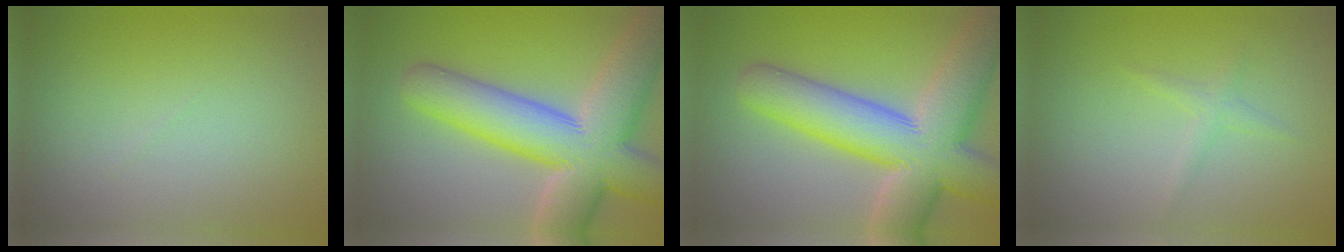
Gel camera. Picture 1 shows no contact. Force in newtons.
{"total": 12.3, "press": 12.3, "slide": 0.8}
{"total": 12.3, "press": 12.3, "slide": 0.8}
{"total": 1.2, "press": 1.2, "slide": 0.1}